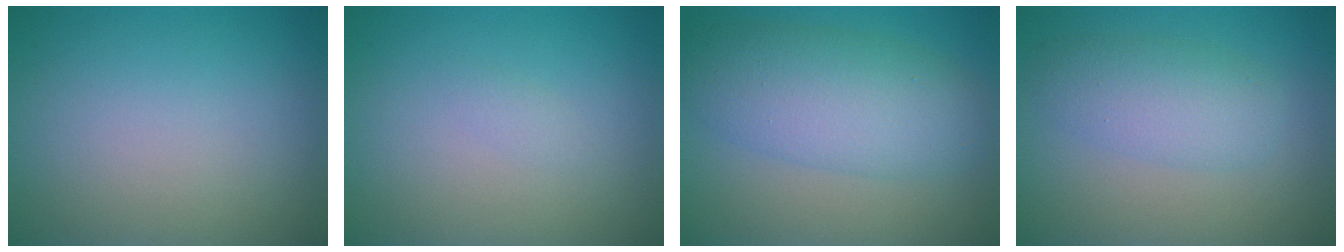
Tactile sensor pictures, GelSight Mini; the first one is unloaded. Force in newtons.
{"total": 0.6, "press": 0.6, "slide": 0.1}
{"total": 6.6, "press": 6.6, "slide": 0.2}
{"total": 3.8, "press": 3.8, "slide": 0.1}